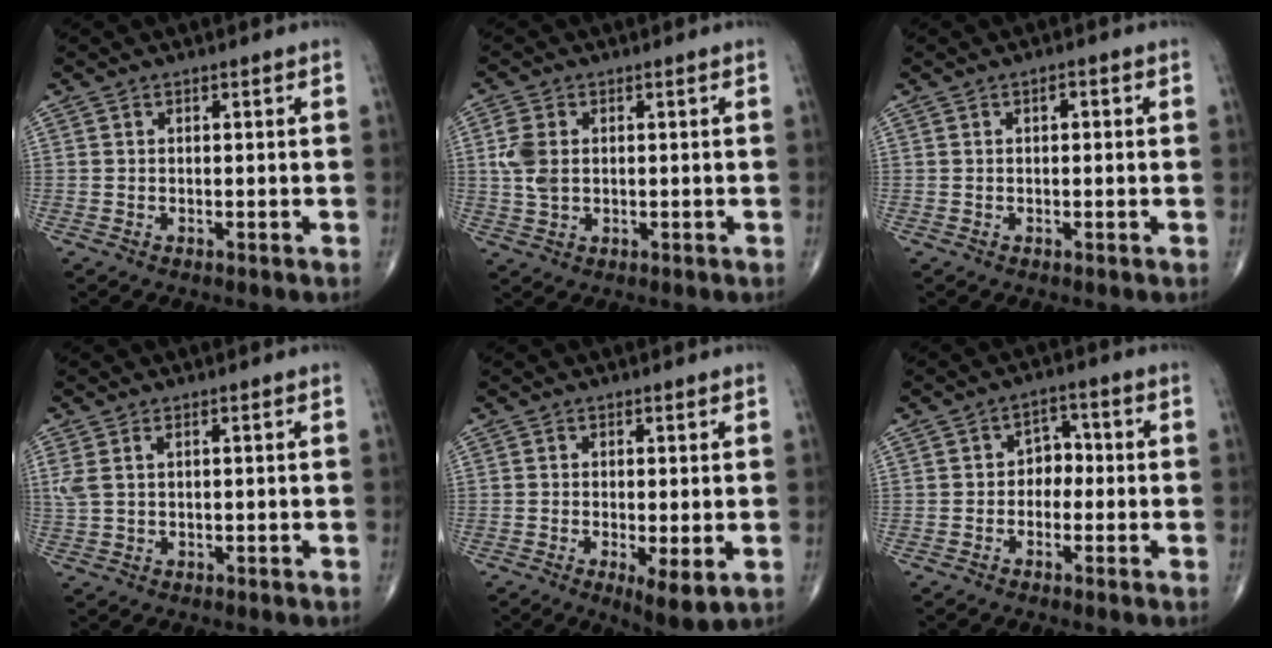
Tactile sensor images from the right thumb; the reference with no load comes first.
{"total": 5.0, "force": [0.7, 3.3, 3.7], "torque": [-0.084, 0.001, 0.018]}
{"total": 1.5, "force": [0.5, 0.8, 1.2], "torque": [-0.014, 0.002, 0.005]}
{"total": 3.1, "force": [1.1, 1.5, 2.5], "torque": [-0.076, 0.012, 0.031]}
{"total": 5.0, "force": [-1.0, 1.5, 4.7], "torque": [-0.080, -0.019, -0.017]}
{"total": 3.9, "force": [-0.6, 3.1, 2.4], "torque": [-0.007, 0.017, -0.020]}